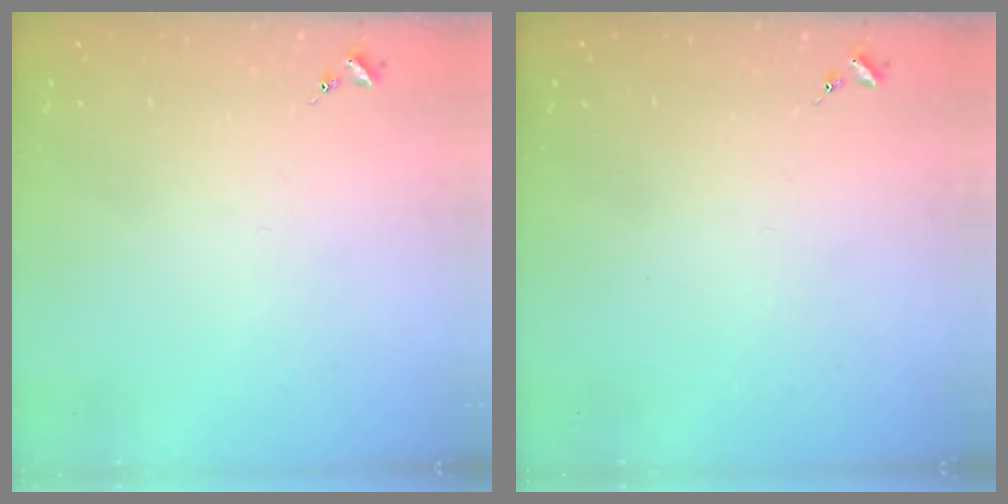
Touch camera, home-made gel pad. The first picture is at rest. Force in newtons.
{"total": 0.0}